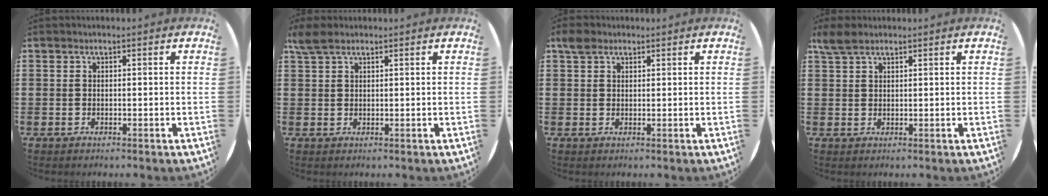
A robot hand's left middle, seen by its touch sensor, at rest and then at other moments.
{"total": 2.6, "force": [2.0, 1.0, 1.3], "torque": [-0.031, 0.005, 0.038]}
{"total": 2.0, "force": [1.6, 1.2, 0.5], "torque": [-0.005, 0.002, 0.028]}
{"total": 2.9, "force": [2.3, 1.1, 1.4], "torque": [-0.025, 0.003, 0.042]}